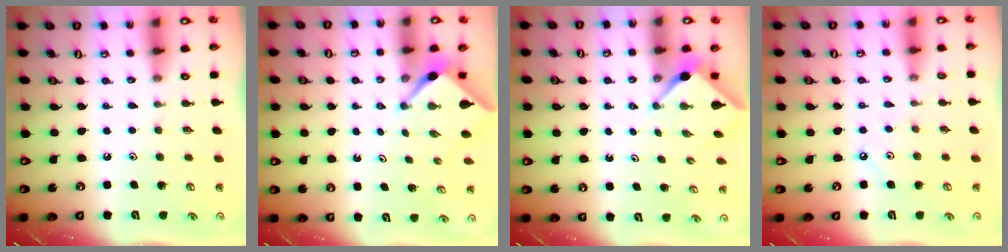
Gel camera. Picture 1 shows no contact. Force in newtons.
{"total": 2.2, "press": 2.2, "slide": 0.3}
{"total": 2.6, "press": 2.6, "slide": 0.3}
{"total": 5.5, "press": 5.5, "slide": 0.5}